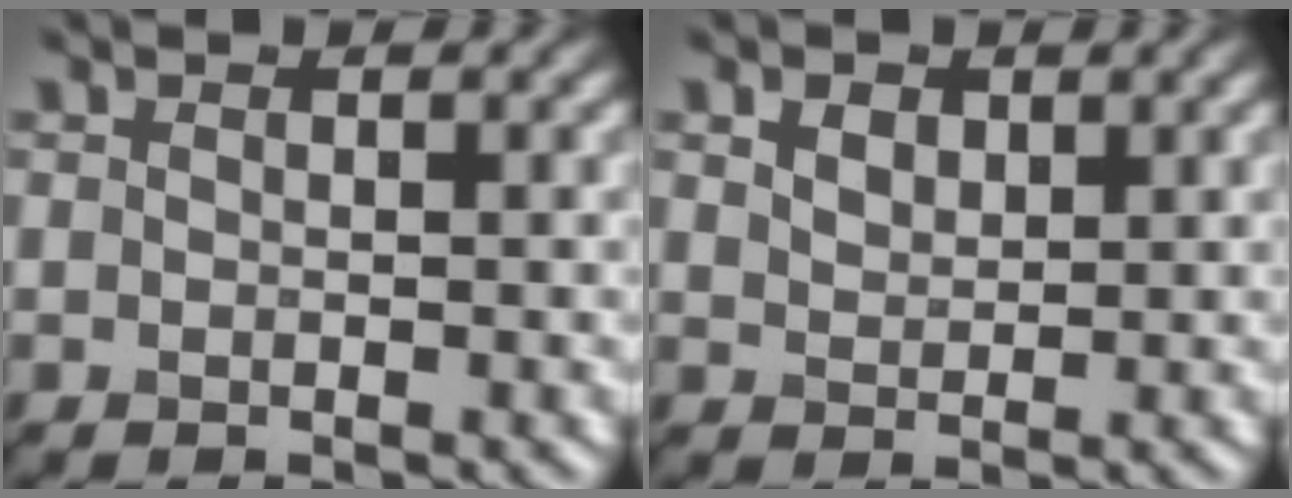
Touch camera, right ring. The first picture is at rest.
{"total": 2.0, "force": [1.1, 1.3, 0.9], "torque": [-0.018, -0.001, 0.018]}